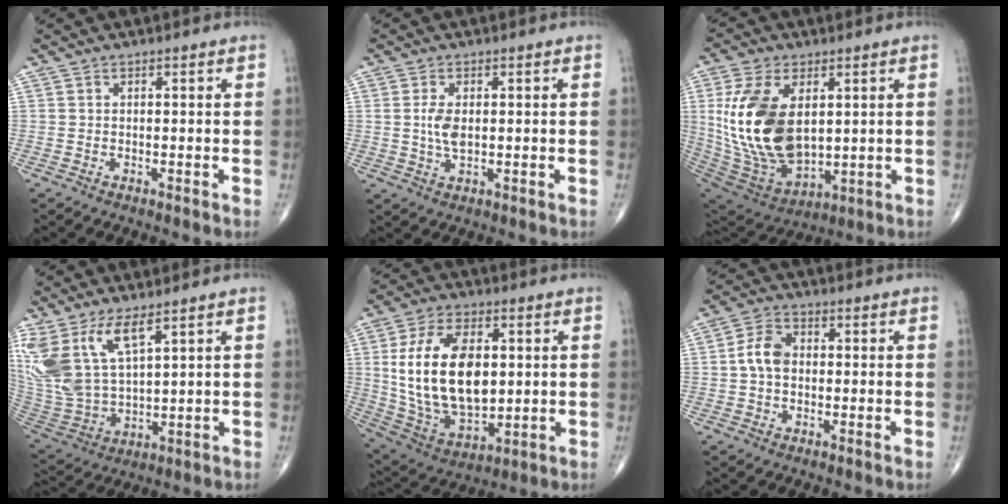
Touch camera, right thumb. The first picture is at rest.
{"total": 4.2, "force": [0.4, 2.1, 3.6], "torque": [-0.077, -0.006, 0.009]}
{"total": 21.5, "force": [2.7, 12.4, 17.3], "torque": [-0.337, -0.024, 0.069]}
{"total": 14.7, "force": [7.7, 6.0, 11.0], "torque": [-0.239, -0.032, 0.174]}
{"total": 20.9, "force": [2.4, 12.1, 16.9], "torque": [-0.300, -0.012, 0.055]}
{"total": 5.8, "force": [-0.1, 4.2, 3.9], "torque": [-0.069, 0.018, -0.010]}